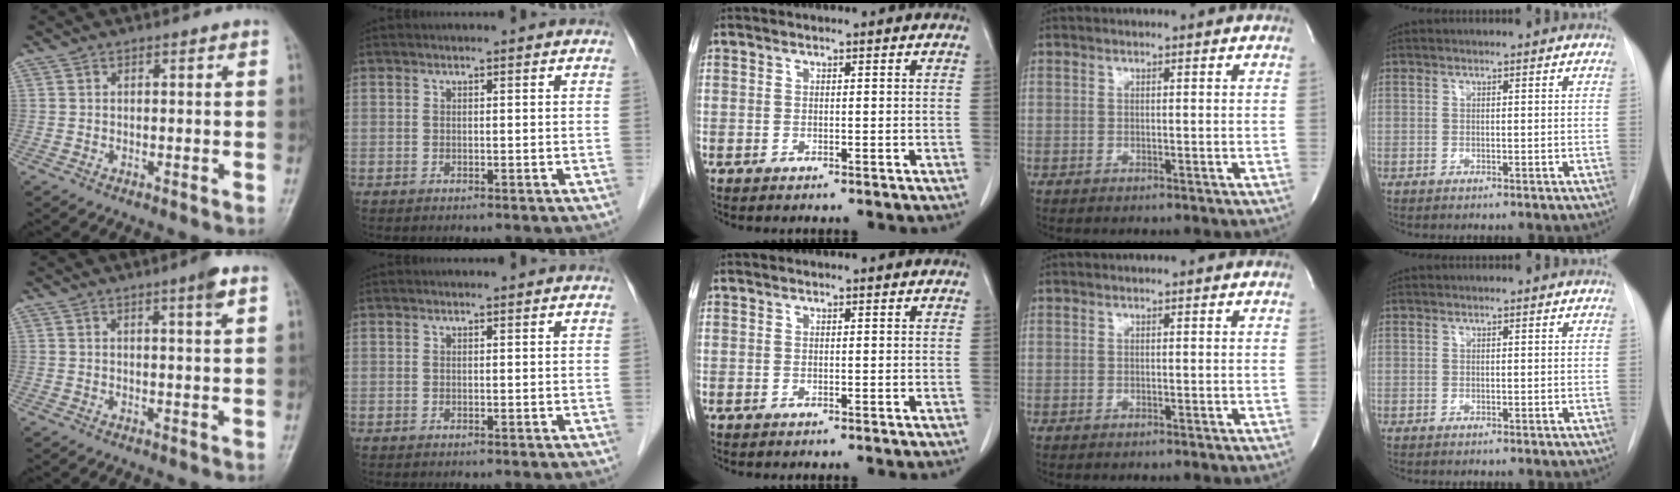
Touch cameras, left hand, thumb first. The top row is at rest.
{"thumb": {"total": 3.4, "force": [1.9, 0.1, 2.8], "torque": [-0.044, -0.007, 0.030]}}